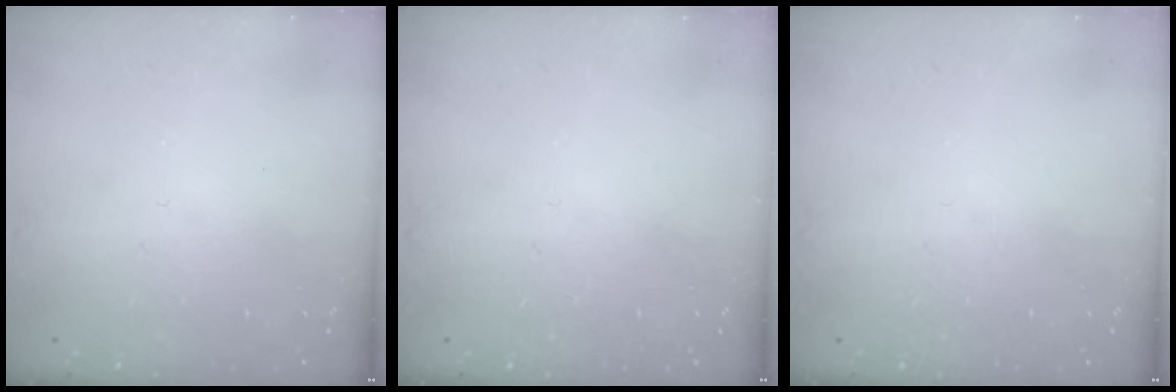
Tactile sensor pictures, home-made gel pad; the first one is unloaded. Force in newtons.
{"total": 0.0}
{"total": 0.0}